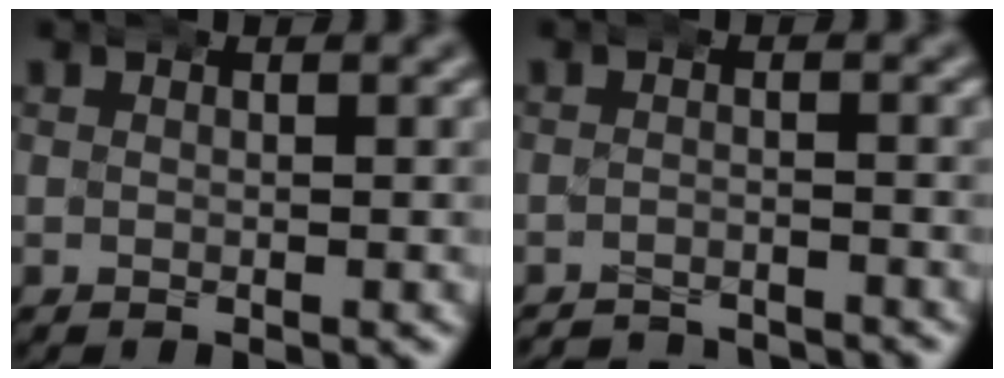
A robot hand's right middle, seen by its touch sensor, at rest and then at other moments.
{"total": 4.2, "force": [-4.2, 0.6, 0.1], "torque": [-0.003, -0.012, -0.068]}